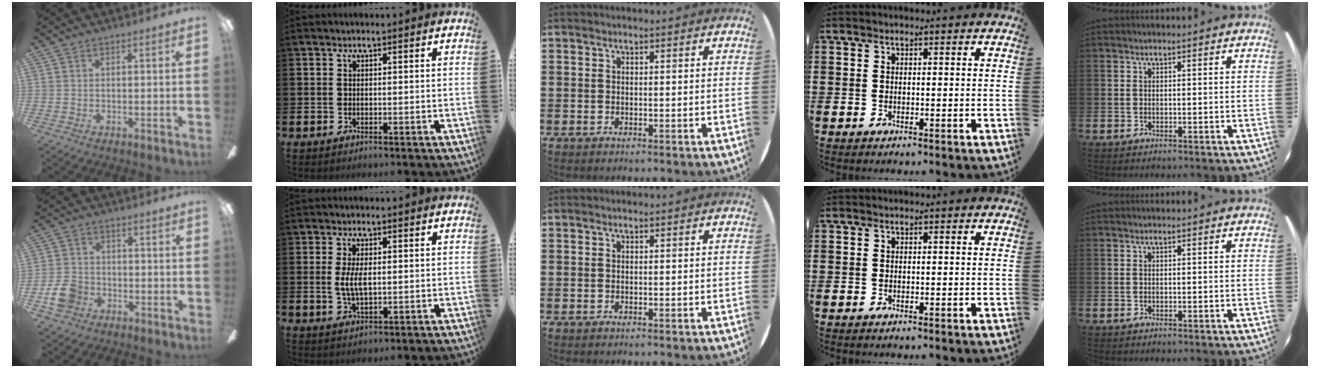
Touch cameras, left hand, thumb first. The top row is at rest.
{"thumb": {"total": 7.2, "force": [-2.9, 5.6, 3.5], "torque": [-0.088, 0.017, -0.055]}, "index": {"total": 3.8, "force": [0.4, 1.6, 3.5], "torque": [-0.063, 0.003, 0.004]}}